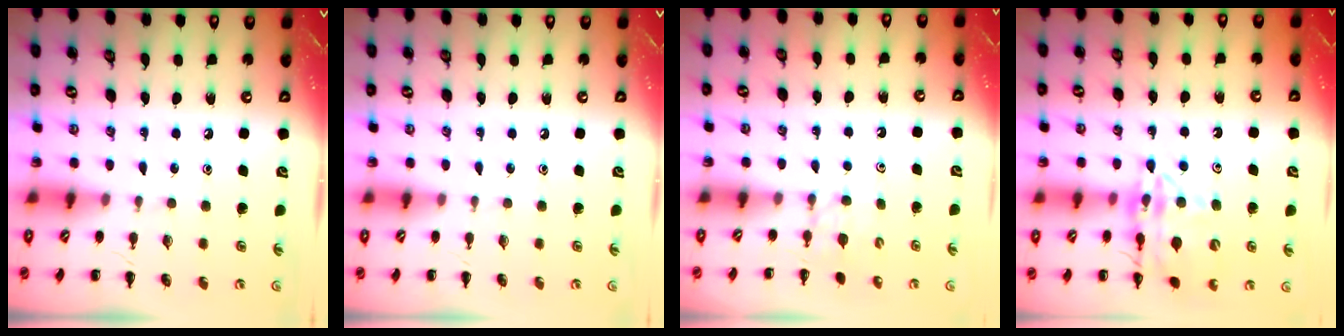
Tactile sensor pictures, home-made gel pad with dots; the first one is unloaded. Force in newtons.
{"total": 0.0}
{"total": 2.6, "press": 2.4, "slide": 1.1}
{"total": 15.4, "press": 15.2, "slide": 2.1}